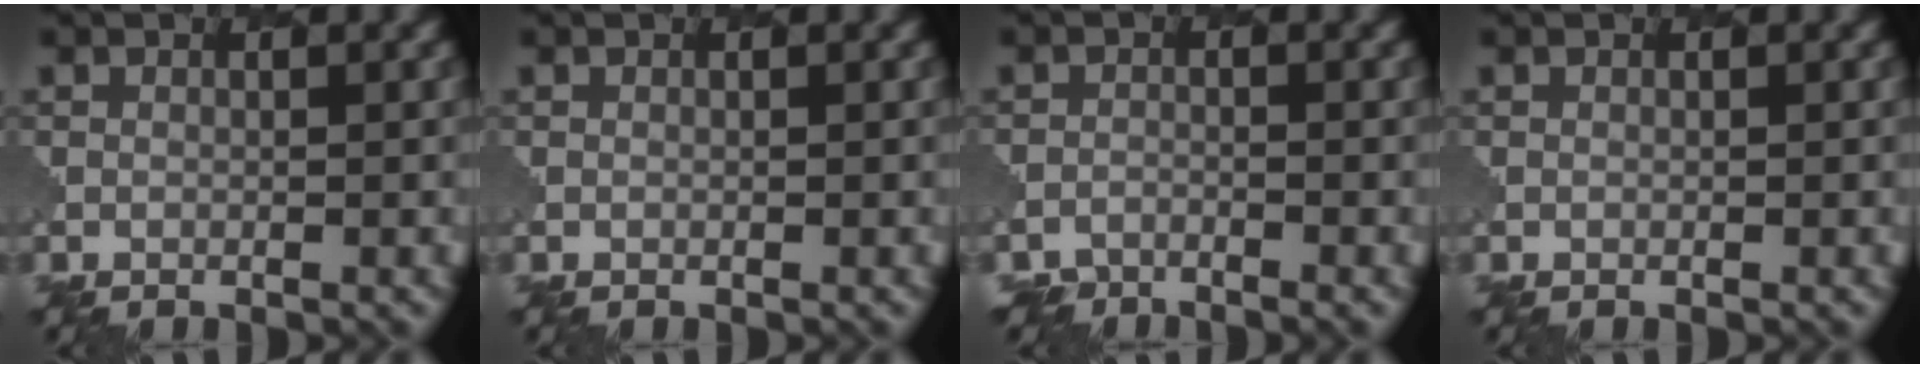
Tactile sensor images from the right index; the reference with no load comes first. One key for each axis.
{"total": 0.0}
{"total": 2.0, "fx": -2.0, "fy": 0.0, "fz": -0.4, "tx": -0.003, "ty": 0.001, "tz": -0.036}
{"total": 0.0}